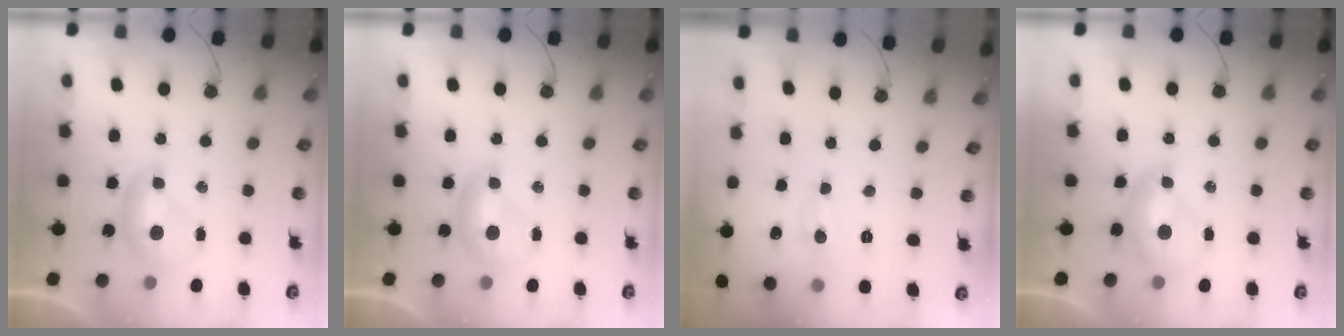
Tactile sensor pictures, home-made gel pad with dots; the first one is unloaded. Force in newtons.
{"total": 0.0}
{"total": 0.0}
{"total": 1.6, "press": 1.5, "slide": 0.2}